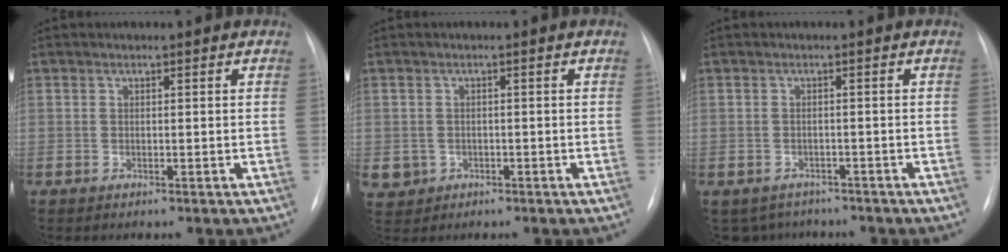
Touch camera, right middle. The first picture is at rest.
{"total": 3.3, "force": [-1.0, 3.1, 0.5], "torque": [-0.009, 0.003, -0.010]}
{"total": 4.9, "force": [-4.1, 2.6, 0.1], "torque": [0.000, 0.003, -0.054]}